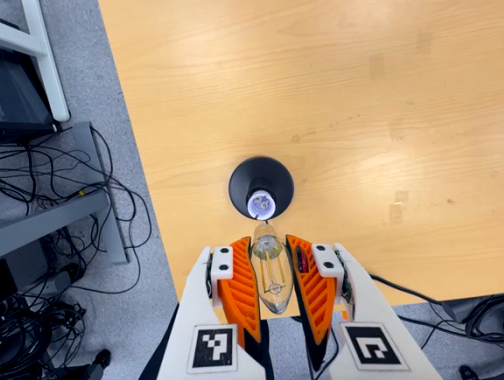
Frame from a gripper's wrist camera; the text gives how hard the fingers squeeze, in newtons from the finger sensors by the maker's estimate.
{"total": 23.6, "left": 24.7, "right": 22.5}